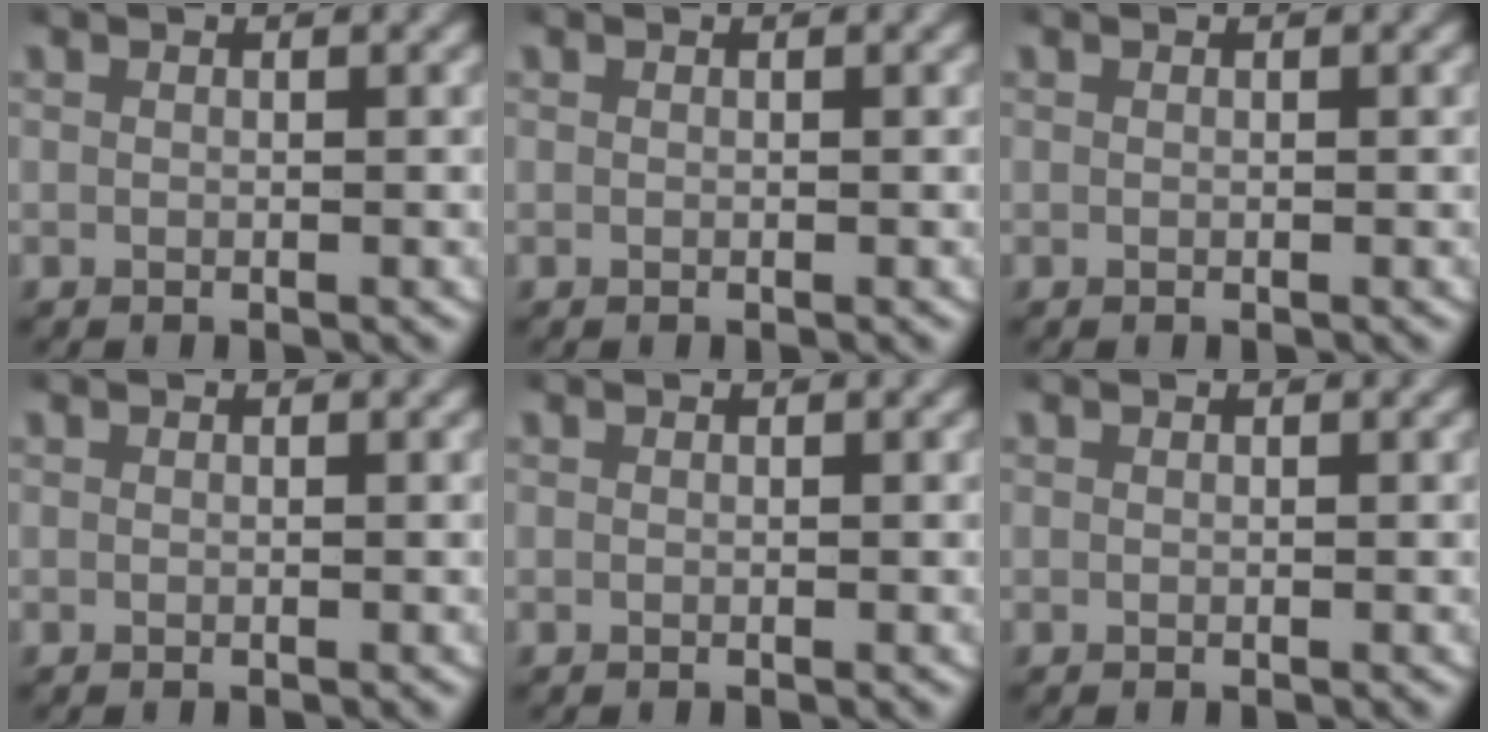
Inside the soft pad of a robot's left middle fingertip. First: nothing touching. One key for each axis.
{"total": 0.0}
{"total": 0.0}
{"total": 0.0}
{"total": 0.0}
{"total": 0.0}